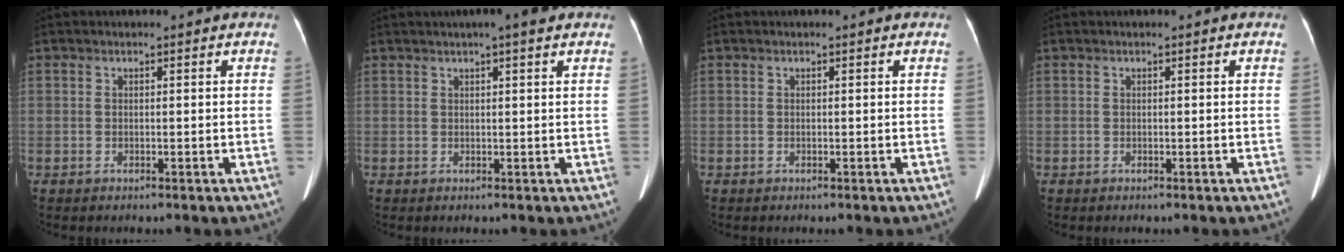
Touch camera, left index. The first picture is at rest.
{"total": 3.6, "force": [2.6, 0.1, 2.6], "torque": [-0.034, 0.017, 0.036]}
{"total": 0.0}
{"total": 0.0}